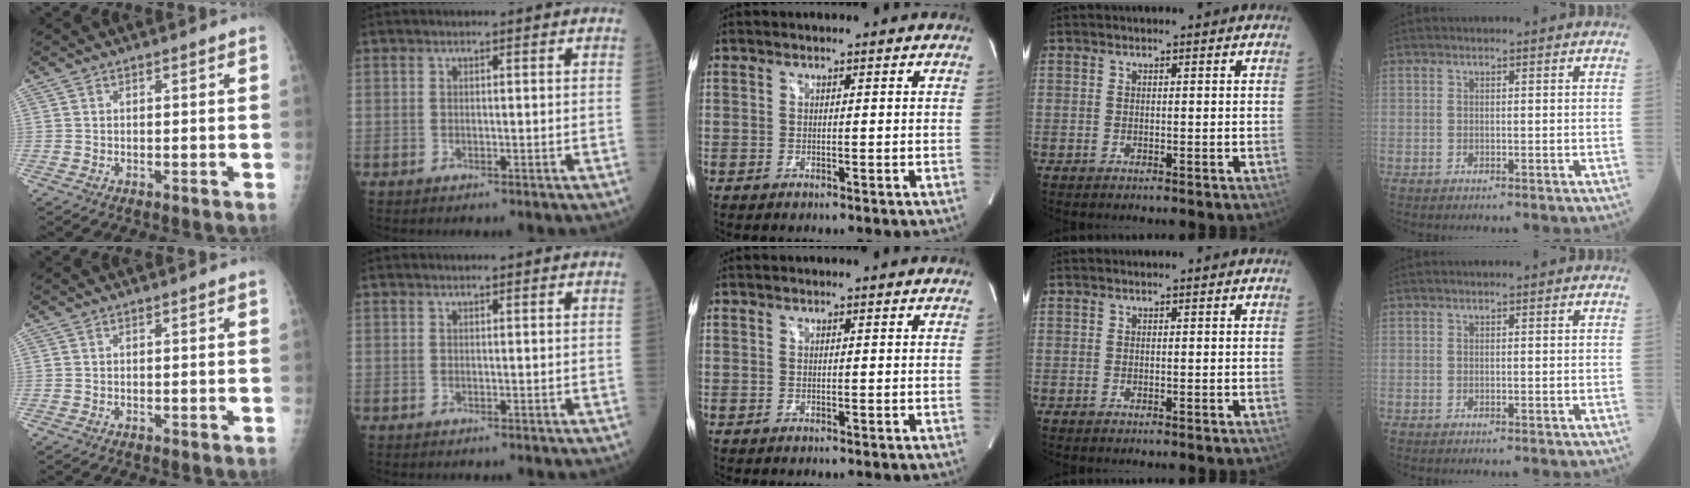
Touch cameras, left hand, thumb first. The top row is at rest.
{}